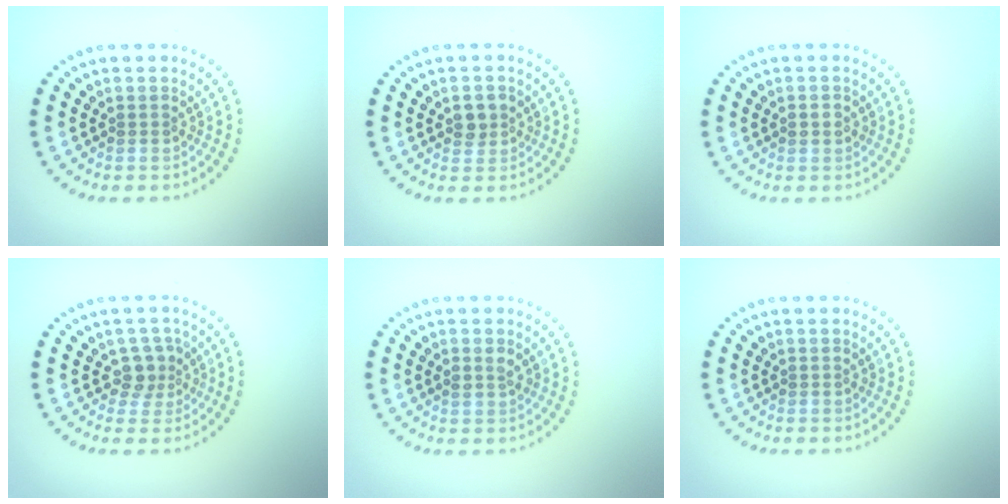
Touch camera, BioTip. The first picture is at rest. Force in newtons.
{"total": 1.8, "press": 1.8, "slide": 0.5}
{"total": 1.5, "press": 1.5, "slide": 0.1}
{"total": 2.3, "press": 1.8, "slide": 1.3}
{"total": 1.3, "press": 1.3, "slide": 0.2}
{"total": 0.0}